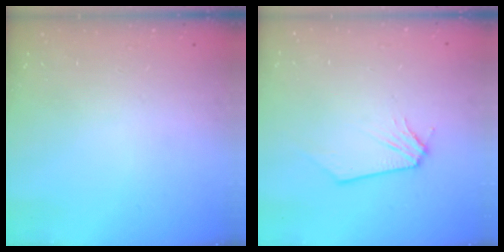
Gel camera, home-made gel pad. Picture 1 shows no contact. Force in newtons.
{"total": 0.0}